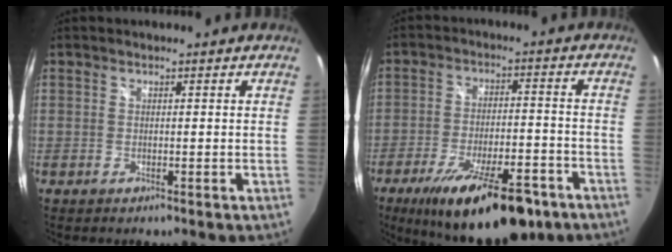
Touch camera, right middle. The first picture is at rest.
{"total": 20.3, "force": [-13.4, 6.7, 13.6], "torque": [-0.232, -0.034, -0.193]}